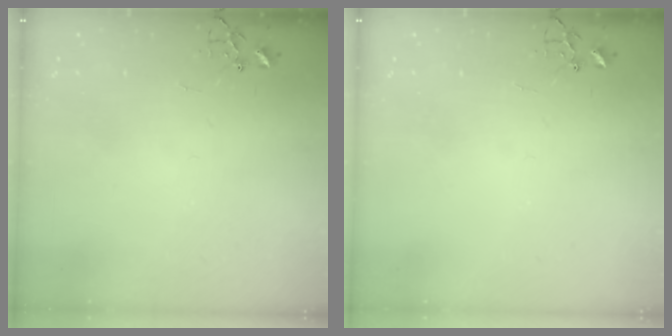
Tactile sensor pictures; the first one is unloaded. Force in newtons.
{"total": 0.0}